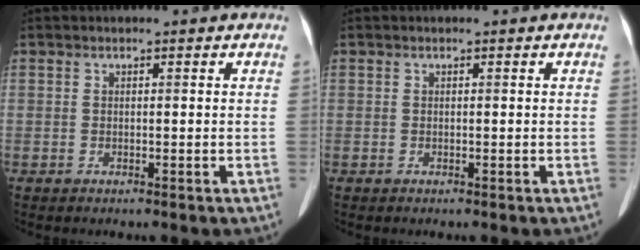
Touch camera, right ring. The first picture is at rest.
{"total": 0.0}